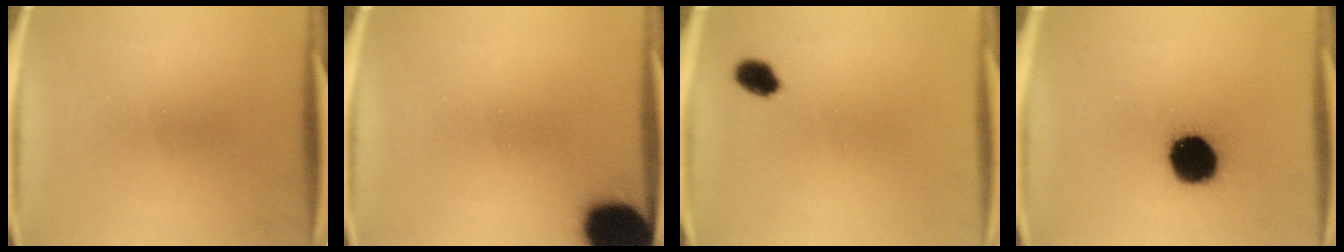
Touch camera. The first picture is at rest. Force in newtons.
{"total": 18.9}
{"total": 3.8}
{"total": 16.0}